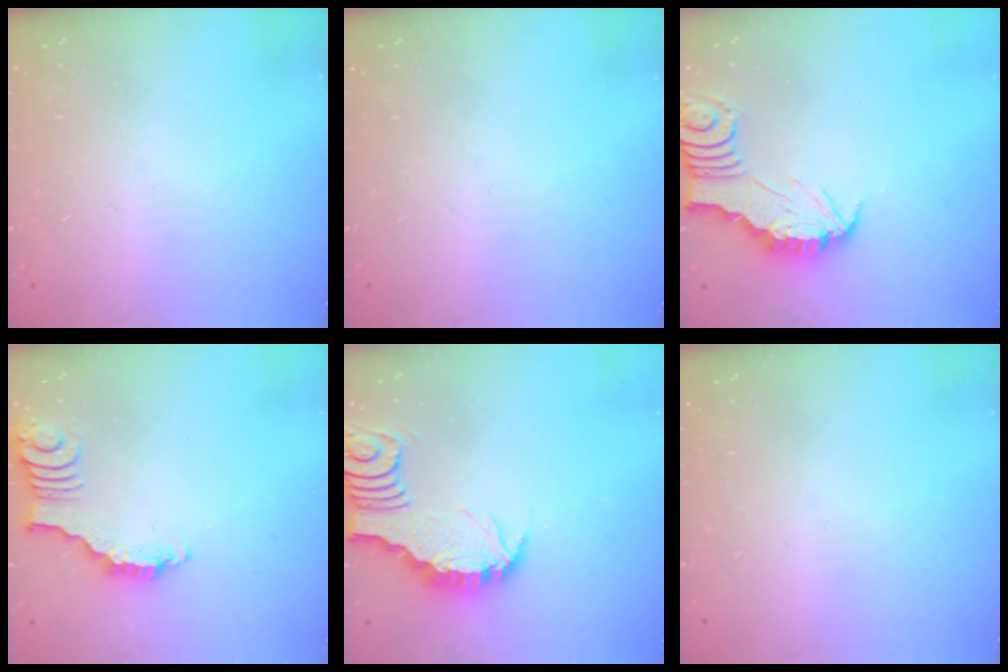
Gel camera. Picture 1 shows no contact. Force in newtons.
{"total": 0.0}
{"total": 3.0, "press": 3.0, "slide": 0.3}
{"total": 3.2, "press": 3.2, "slide": 0.5}
{"total": 3.4, "press": 3.4, "slide": 0.2}
{"total": 0.0}